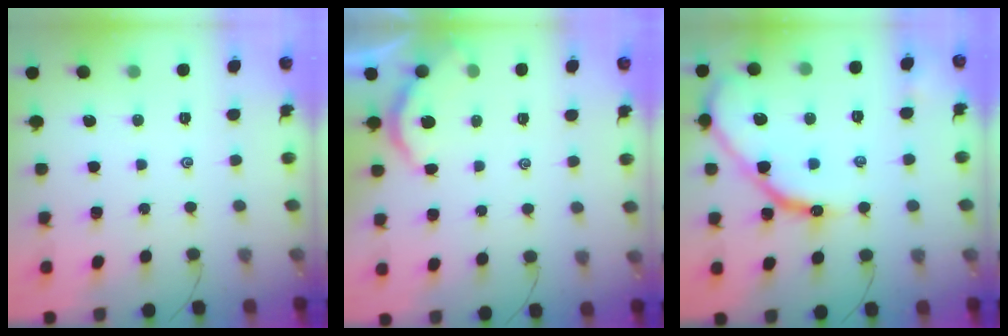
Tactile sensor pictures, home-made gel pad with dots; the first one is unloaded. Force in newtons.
{"total": 3.4, "press": 3.4, "slide": 0.3}
{"total": 14.3, "press": 14.2, "slide": 1.3}